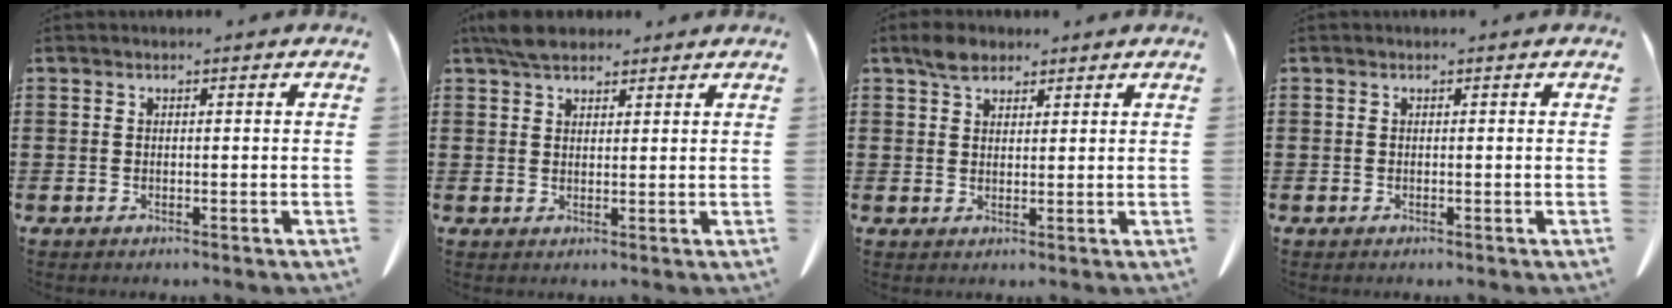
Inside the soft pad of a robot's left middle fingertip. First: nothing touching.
{"total": 4.2, "force": [3.6, 1.5, 1.5], "torque": [-0.031, -0.004, 0.068]}
{"total": 3.5, "force": [2.6, 2.0, 1.2], "torque": [-0.023, 0.004, 0.048]}
{"total": 0.0}